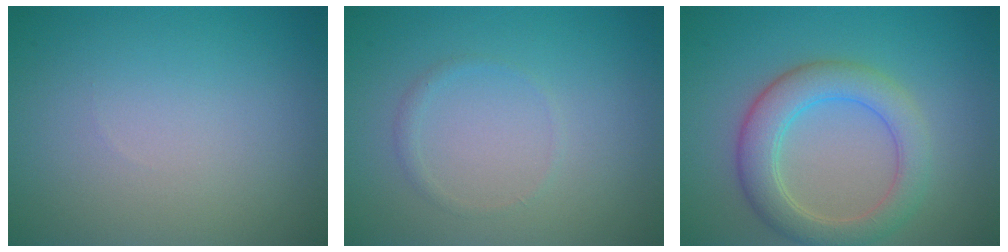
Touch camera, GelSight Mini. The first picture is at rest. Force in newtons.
{"total": 0.7, "press": 0.7, "slide": 0.0}
{"total": 4.9, "press": 4.9, "slide": 0.2}